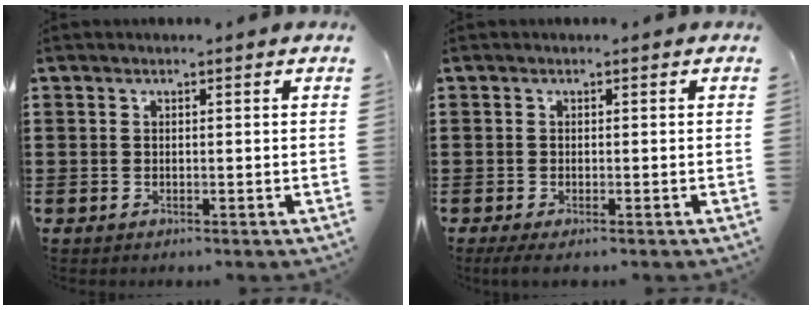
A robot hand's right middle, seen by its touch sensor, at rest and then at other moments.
{"total": 0.8, "force": [-0.6, 0.0, 0.5], "torque": [-0.011, -0.007, -0.010]}